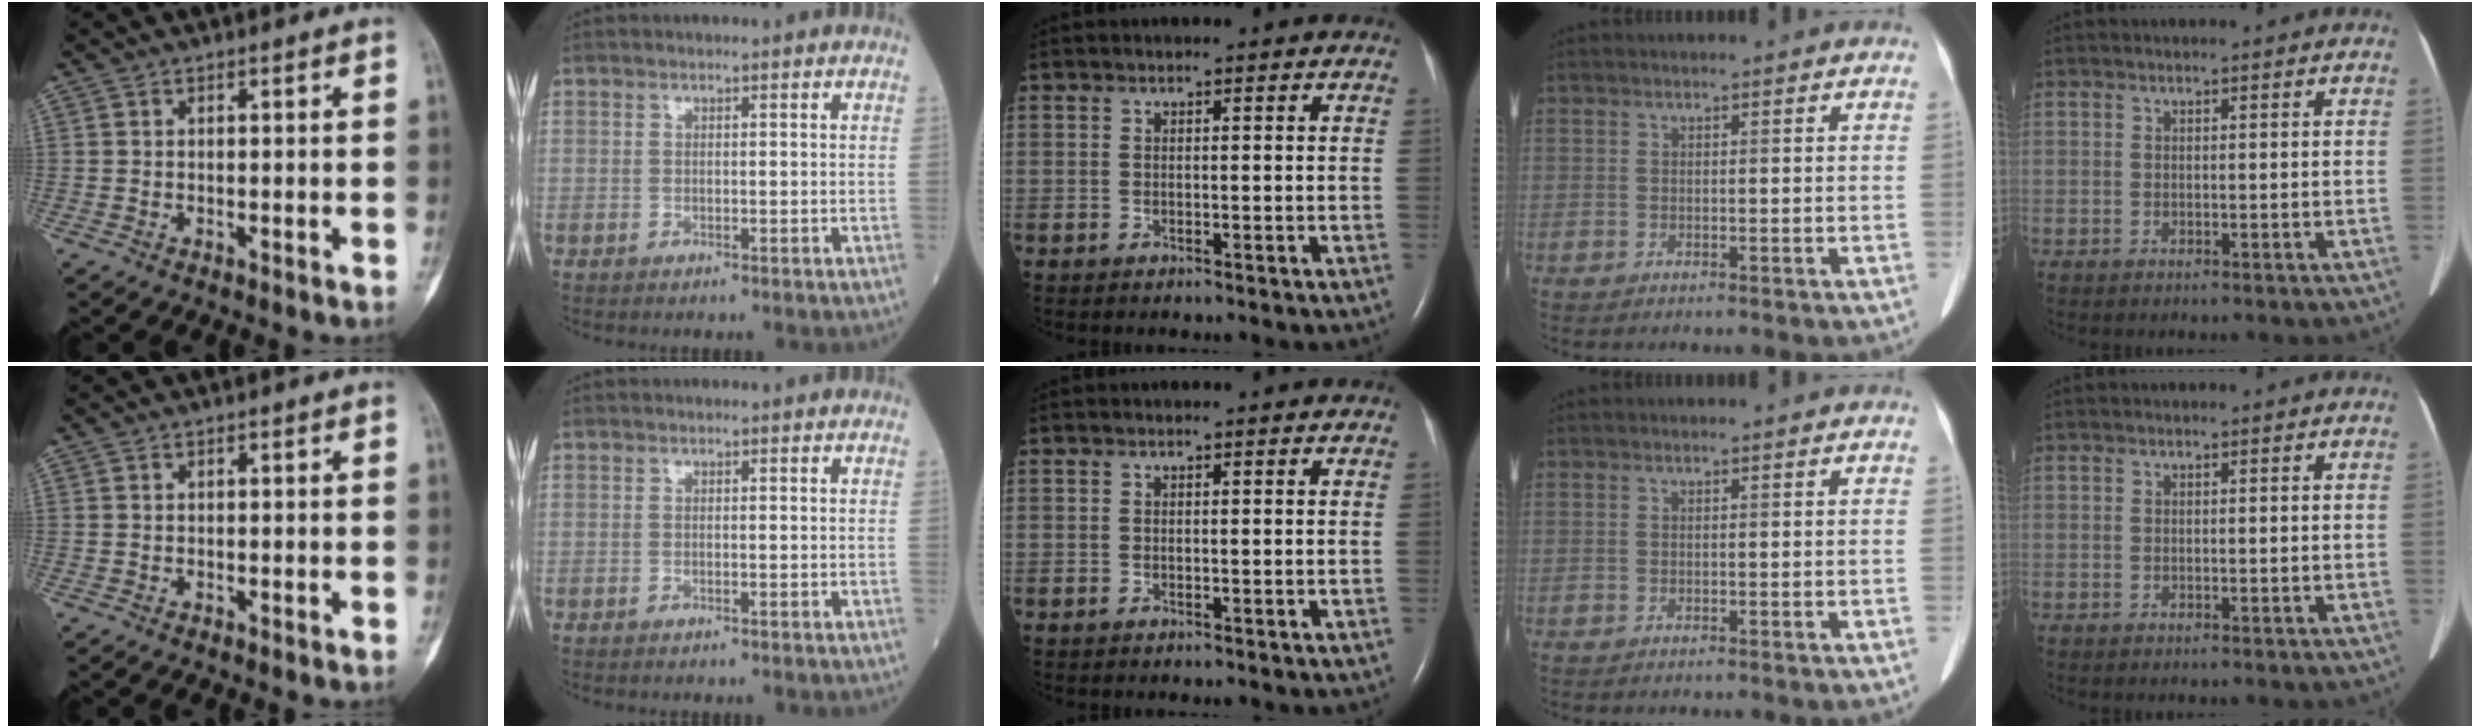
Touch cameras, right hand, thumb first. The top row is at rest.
{}